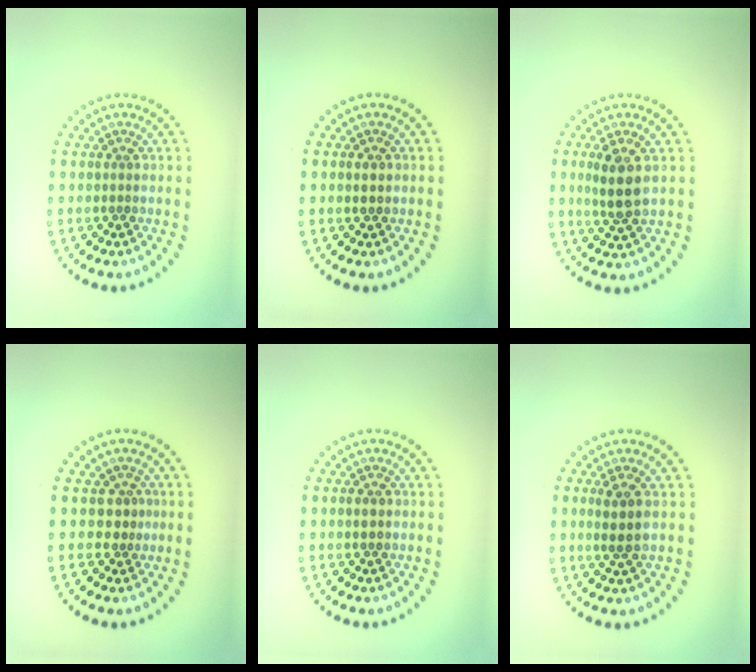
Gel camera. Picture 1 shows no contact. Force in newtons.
{"total": 1.1, "press": 1.0, "slide": 0.2}
{"total": 3.4, "press": 3.3, "slide": 1.0}
{"total": 1.6, "press": 1.2, "slide": 1.1}
{"total": 1.1, "press": 1.1, "slide": 0.1}
{"total": 2.2, "press": 2.0, "slide": 0.9}